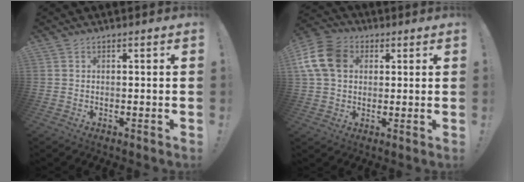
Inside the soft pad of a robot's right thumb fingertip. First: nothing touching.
{"total": 13.8, "force": [3.4, 10.7, 8.0], "torque": [-0.152, 0.003, 0.071]}